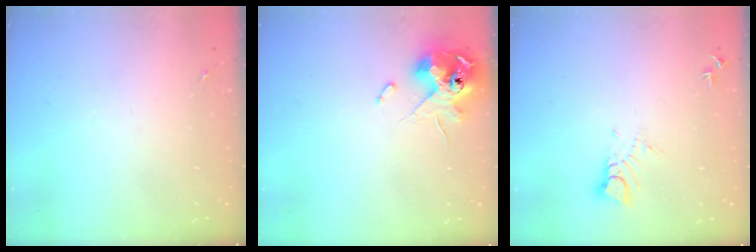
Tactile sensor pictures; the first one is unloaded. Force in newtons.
{"total": 11.6, "press": 11.4, "slide": 2.1}
{"total": 4.3, "press": 4.3, "slide": 0.4}